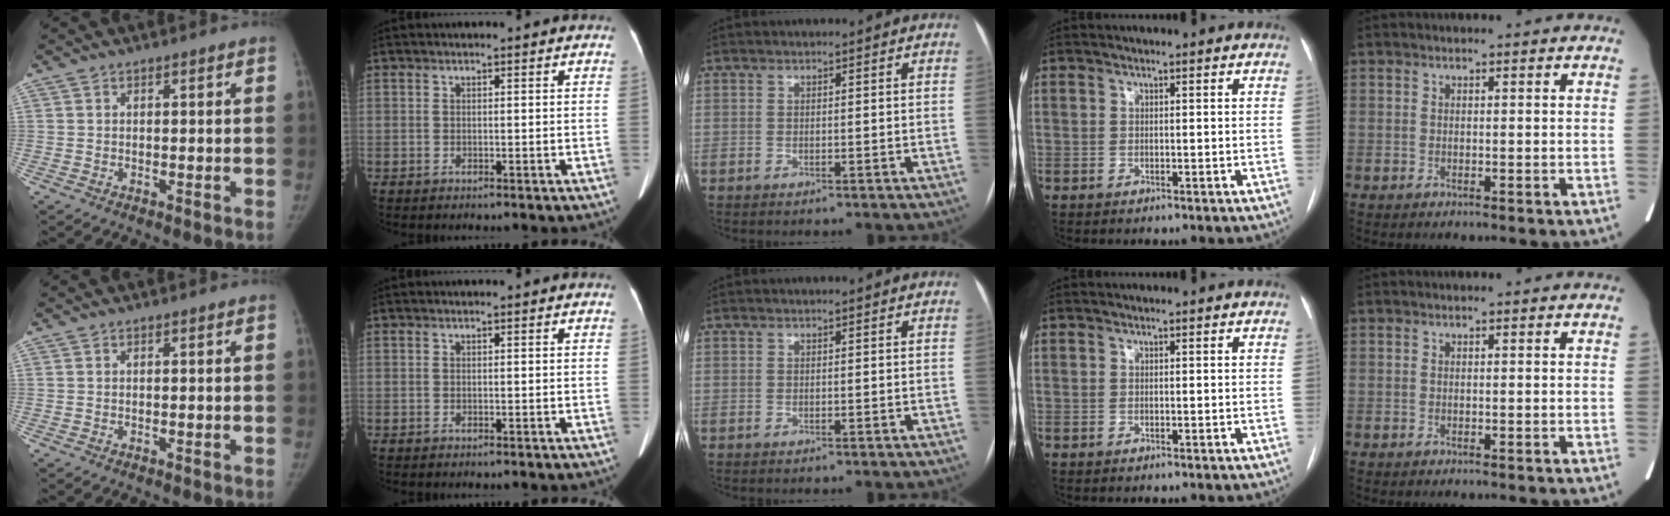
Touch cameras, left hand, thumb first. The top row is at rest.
{}